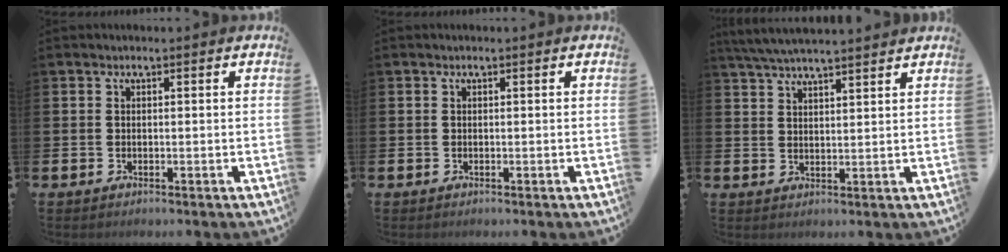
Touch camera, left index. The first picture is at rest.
{"total": 0.0}
{"total": 4.9, "force": [4.7, 0.1, 1.4], "torque": [-0.045, -0.015, 0.087]}